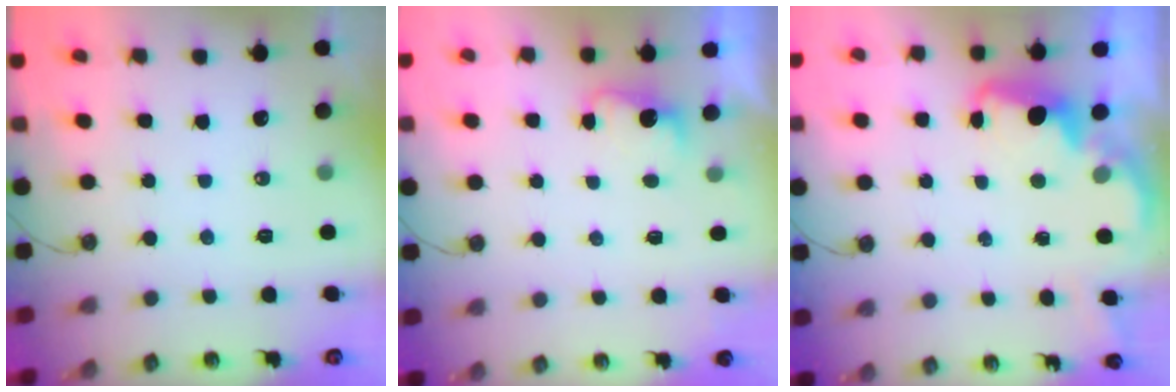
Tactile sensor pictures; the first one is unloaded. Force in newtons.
{"total": 2.8, "press": 2.7, "slide": 0.9}
{"total": 2.1, "press": 2.0, "slide": 0.6}